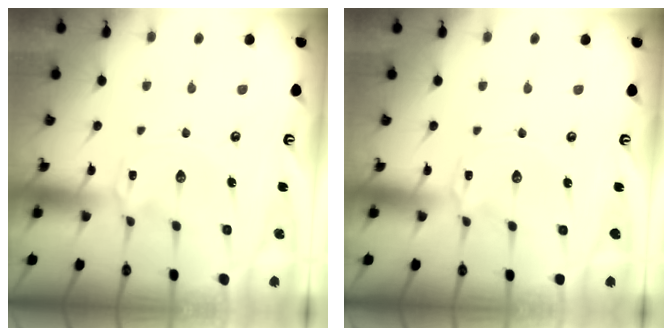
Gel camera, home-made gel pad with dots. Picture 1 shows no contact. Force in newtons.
{"total": 0.0}